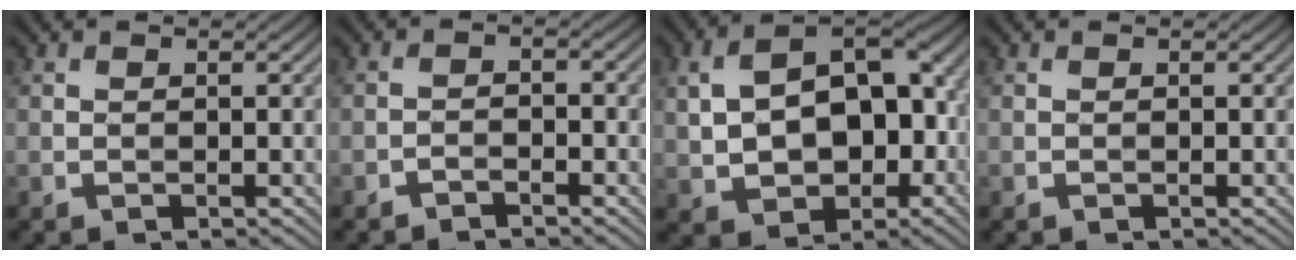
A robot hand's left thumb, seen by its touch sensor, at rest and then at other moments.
{"total": 1.6, "force": [-1.4, 0.4, 0.7], "torque": [-0.012, 0.003, -0.031]}
{"total": 13.0, "force": [-0.3, 8.4, 9.8], "torque": [-0.176, 0.001, -0.001]}
{"total": 0.0}